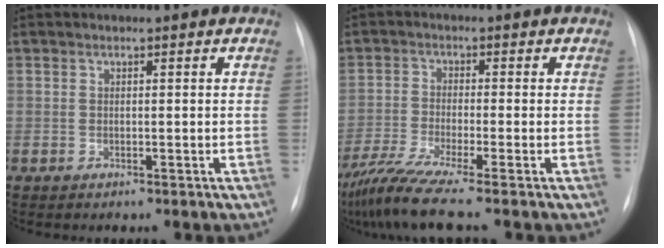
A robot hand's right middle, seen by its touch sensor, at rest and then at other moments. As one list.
[{"total": 8.4, "force": [-6.4, -1.3, 5.2], "torque": [-0.100, -0.032, -0.116]}]